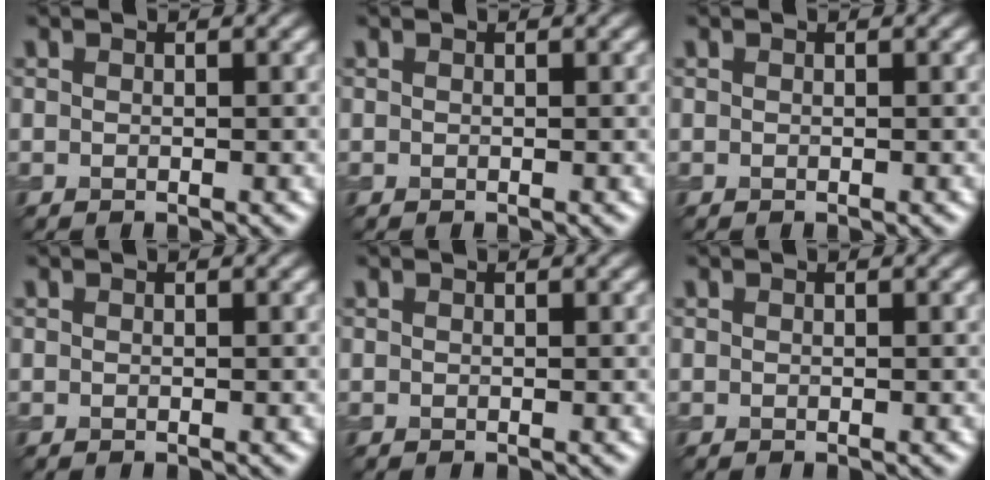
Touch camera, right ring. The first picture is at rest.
{"total": 0.0}
{"total": 0.0}
{"total": 0.0}
{"total": 0.0}
{"total": 0.0}